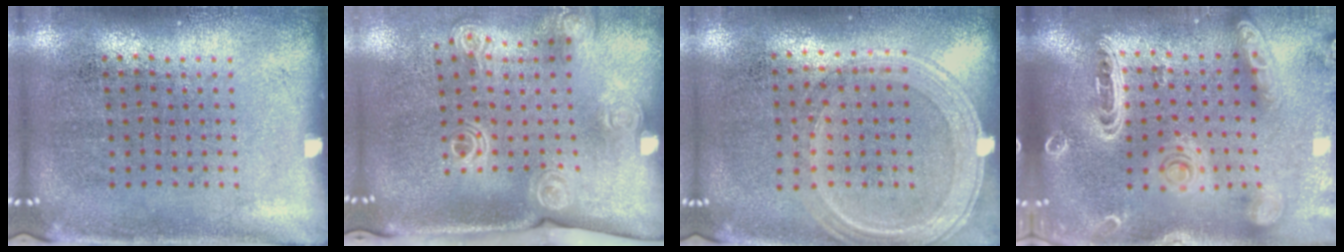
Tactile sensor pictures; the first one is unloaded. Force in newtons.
{"total": 2.0, "press": 1.6, "slide": 1.3}
{"total": 1.2, "press": 1.2, "slide": 0.4}
{"total": 2.5, "press": 2.3, "slide": 1.2}